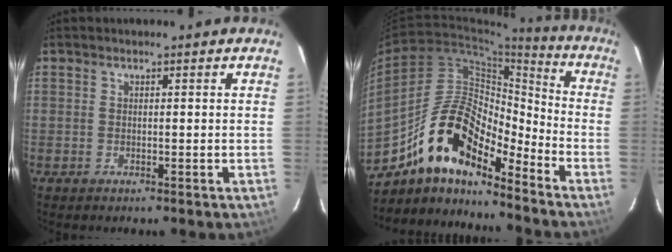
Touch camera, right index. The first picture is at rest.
{"total": 16.3, "force": [-12.3, 5.5, 9.1], "torque": [-0.158, 0.017, -0.233]}